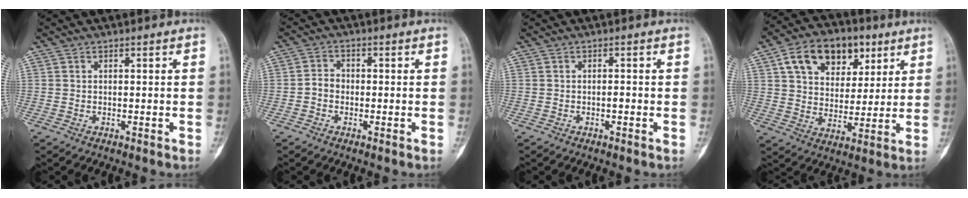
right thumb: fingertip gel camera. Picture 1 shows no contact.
{"total": 2.7, "force": [-0.8, 2.2, 1.3], "torque": [-0.014, 0.011, -0.022]}
{"total": 0.9, "force": [-0.4, 0.4, 0.7], "torque": [-0.009, 0.002, -0.008]}
{"total": 15.7, "force": [7.1, 10.6, 9.1], "torque": [-0.113, -0.009, 0.119]}